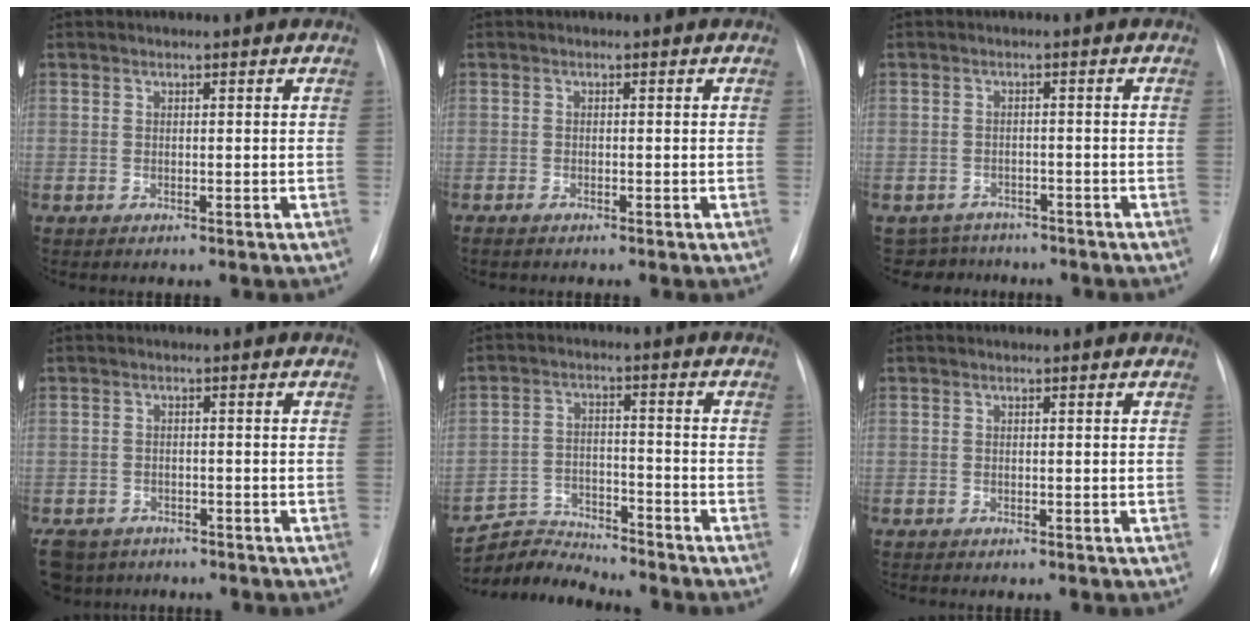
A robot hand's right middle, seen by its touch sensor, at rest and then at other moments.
{"total": 0.7, "force": [-0.6, 0.0, 0.4], "torque": [-0.012, -0.002, -0.013]}
{"total": 4.6, "force": [-3.9, 2.3, -0.7], "torque": [0.015, 0.012, -0.057]}
{"total": 8.2, "force": [-6.4, 4.7, 2.0], "torque": [-0.052, -0.009, -0.098]}
{"total": 7.0, "force": [-6.8, -0.2, -1.5], "torque": [0.020, 0.010, -0.121]}
{"total": 0.6, "force": [-0.6, 0.1, 0.2], "torque": [-0.003, -0.001, -0.008]}